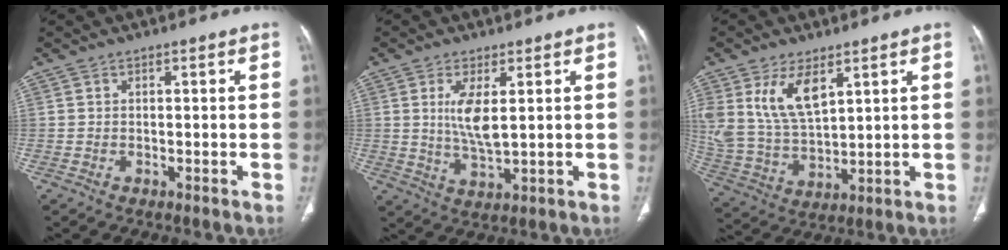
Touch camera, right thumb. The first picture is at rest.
{"total": 6.9, "force": [1.7, 2.3, 6.3], "torque": [-0.130, -0.021, 0.039]}
{"total": 12.7, "force": [6.0, 6.4, 9.1], "torque": [-0.175, -0.022, 0.136]}